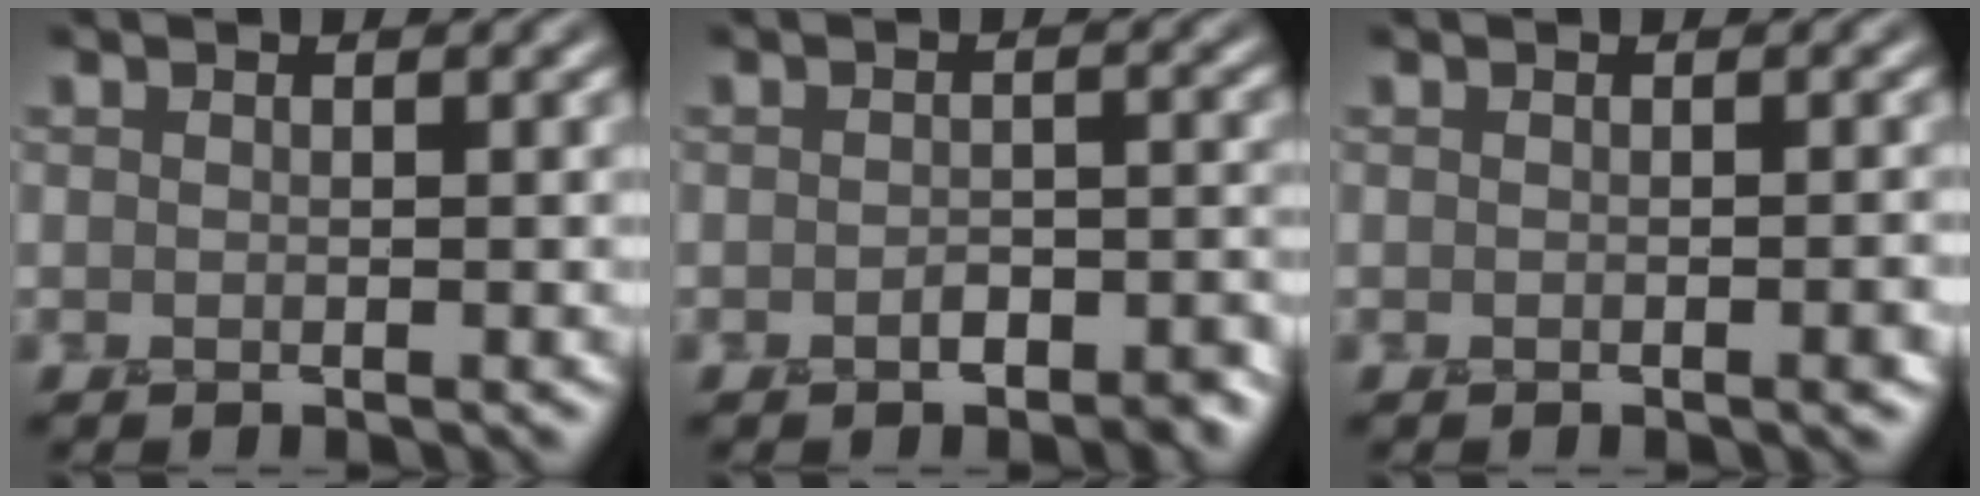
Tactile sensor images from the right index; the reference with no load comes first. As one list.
[{"total": 2.5, "force": [-1.7, 1.2, 1.4], "torque": [-0.018, 0.008, -0.026]}, {"total": 1.2, "force": [-0.3, 0.4, 1.1], "torque": [-0.011, 0.003, -0.006]}]